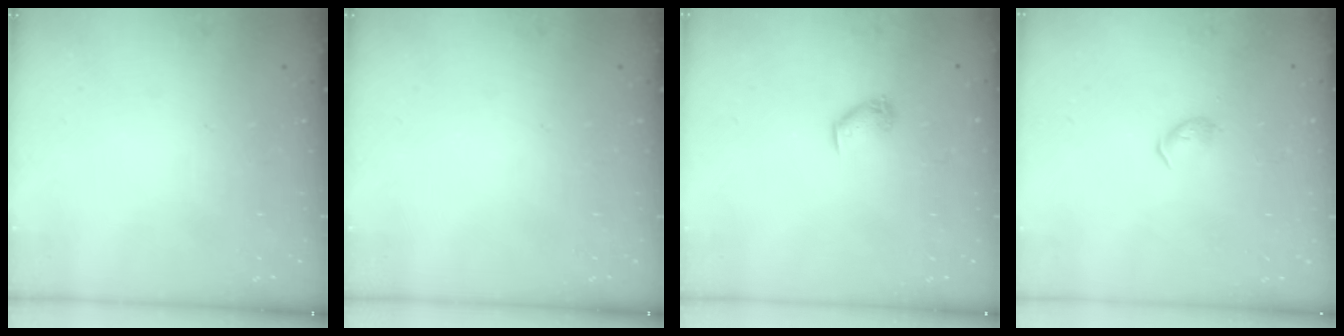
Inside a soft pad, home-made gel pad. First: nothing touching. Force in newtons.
{"total": 0.0}
{"total": 5.9, "press": 5.9, "slide": 0.7}
{"total": 3.1, "press": 3.1, "slide": 0.5}